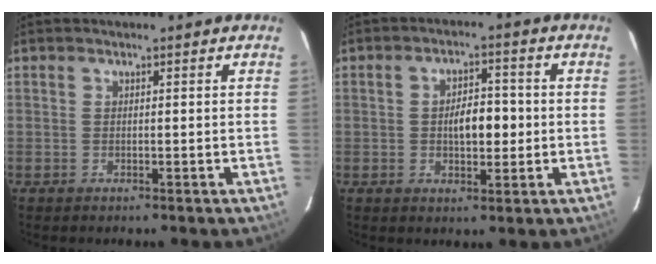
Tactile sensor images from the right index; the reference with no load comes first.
{"total": 5.7, "force": [-0.3, 2.6, 5.1], "torque": [-0.085, 0.010, -0.002]}